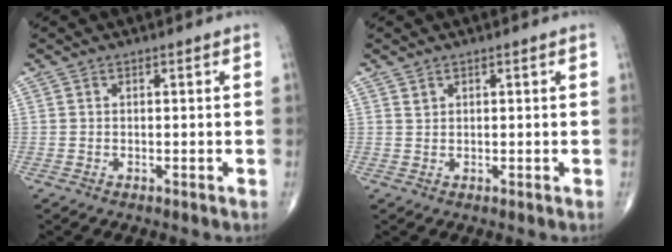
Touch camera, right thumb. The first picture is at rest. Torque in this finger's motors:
{"motor_torque": [-0.19, -0.08, 0.18, 0.10, 0.00]}